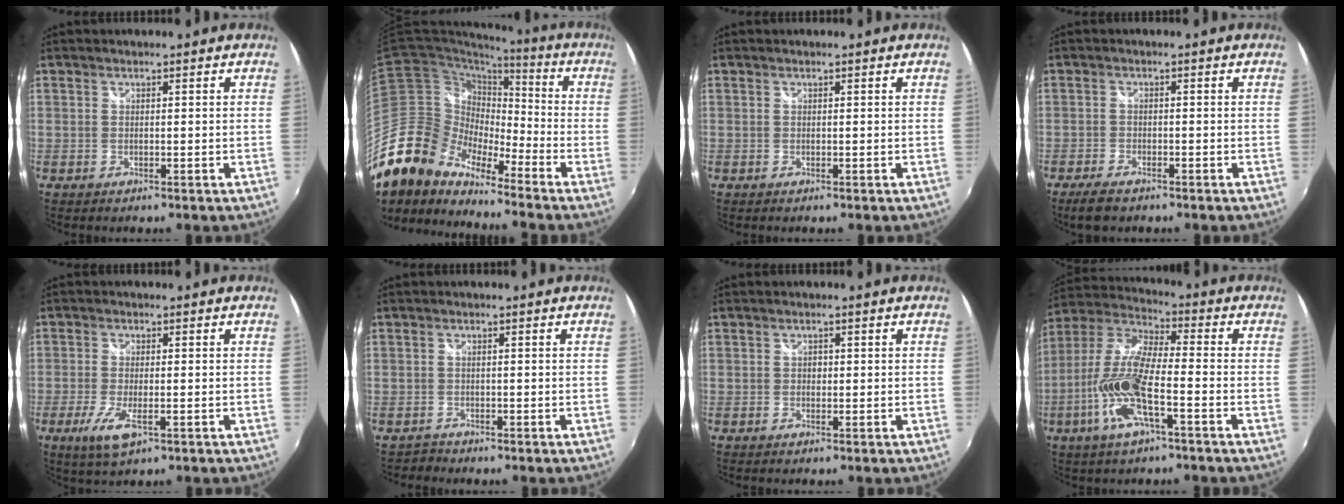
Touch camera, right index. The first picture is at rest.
{"total": 16.2, "force": [-13.2, 7.5, 5.5], "torque": [-0.108, 0.013, -0.263]}
{"total": 0.0}
{"total": 4.5, "force": [-3.4, 1.6, 2.5], "torque": [-0.064, -0.009, -0.062]}
{"total": 6.3, "force": [-2.8, 1.8, 5.4], "torque": [-0.116, -0.018, -0.047]}
{"total": 1.5, "force": [-1.1, 0.8, -0.5], "torque": [0.005, 0.007, -0.020]}
{"total": 0.7, "force": [-0.1, 0.7, 0.2], "torque": [-0.002, 0.000, -0.002]}
{"total": 14.6, "force": [-5.6, 3.3, 13.1], "torque": [-0.279, -0.010, -0.114]}